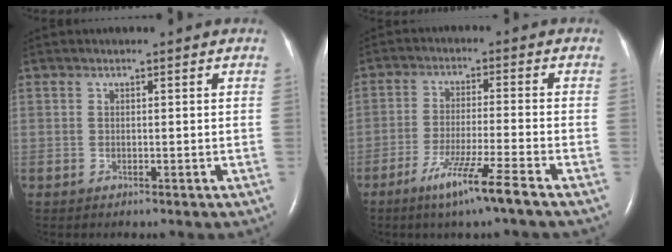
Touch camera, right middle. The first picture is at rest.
{"total": 8.1, "force": [-5.2, -1.1, 6.2], "torque": [-0.117, -0.025, -0.098]}